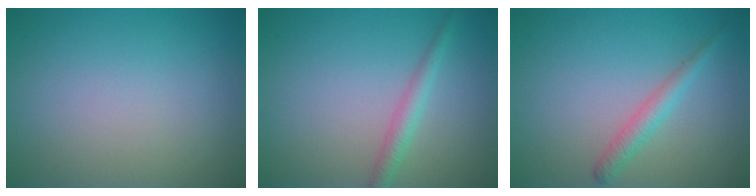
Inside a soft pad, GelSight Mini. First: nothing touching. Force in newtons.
{"total": 2.0, "press": 2.0, "slide": 0.1}
{"total": 2.0, "press": 2.0, "slide": 0.1}